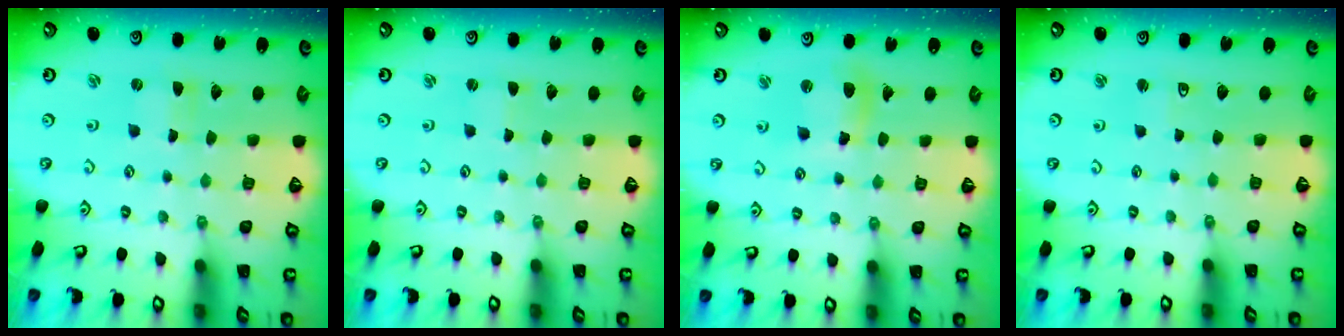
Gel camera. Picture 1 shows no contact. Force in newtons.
{"total": 0.0}
{"total": 9.8, "press": 9.7, "slide": 1.3}
{"total": 2.2, "press": 2.1, "slide": 0.6}